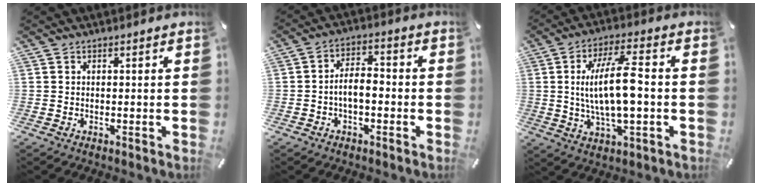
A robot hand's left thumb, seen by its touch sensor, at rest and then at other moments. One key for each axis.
{"total": 5.9, "fx": -1.9, "fy": 3.2, "fz": 4.6, "tx": -0.076, "ty": 0.020, "tz": -0.034}
{"total": 14.0, "fx": -0.2, "fy": 4.5, "fz": 13.3, "tx": -0.271, "ty": -0.001, "tz": -0.010}